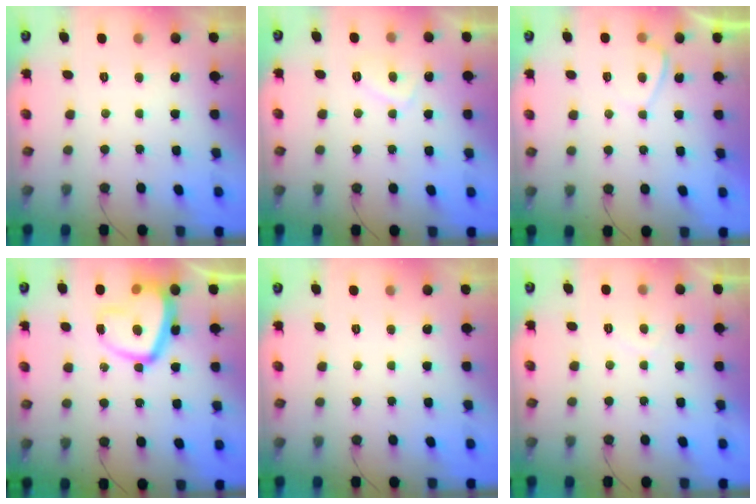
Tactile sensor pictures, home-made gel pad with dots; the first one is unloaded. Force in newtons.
{"total": 2.8, "press": 2.8, "slide": 0.4}
{"total": 0.9, "press": 0.7, "slide": 0.5}
{"total": 14.8, "press": 14.7, "slide": 1.3}
{"total": 0.0}
{"total": 0.9, "press": 0.7, "slide": 0.5}